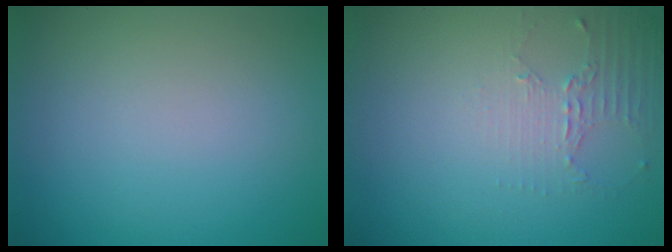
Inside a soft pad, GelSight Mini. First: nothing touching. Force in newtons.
{"total": 2.1, "press": 1.5, "slide": 1.5}